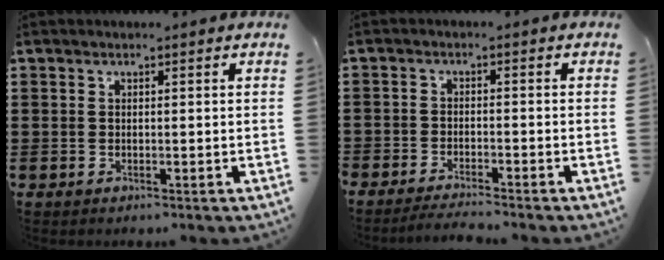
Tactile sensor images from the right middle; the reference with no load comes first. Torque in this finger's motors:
{"motor_torque": [1.31, -0.83, 0.42, 0.06]}